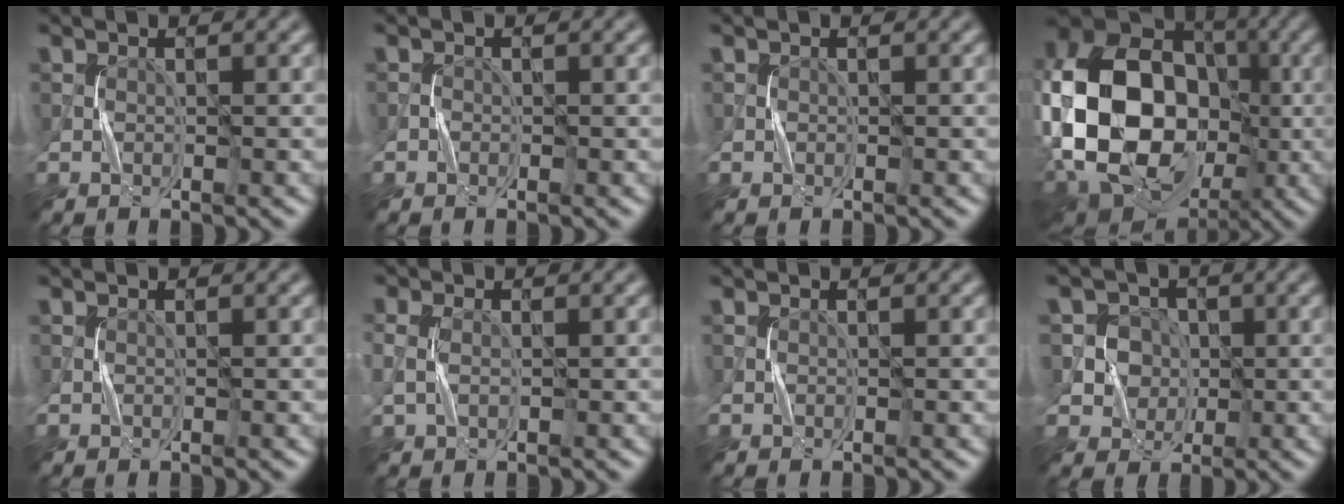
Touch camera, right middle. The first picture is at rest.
{"total": 0.7, "force": [-0.6, 0.3, -0.2], "torque": [0.005, 0.001, -0.010]}
{"total": 0.0}
{"total": 17.9, "force": [-3.2, 13.1, 11.8], "torque": [-0.217, 0.002, -0.062]}
{"total": 0.0}
{"total": 0.9, "force": [-0.6, -0.5, -0.3], "torque": [0.009, -0.001, -0.010]}
{"total": 0.0}
{"total": 6.9, "force": [0.8, 6.2, 2.8], "torque": [-0.059, 0.030, 0.001]}